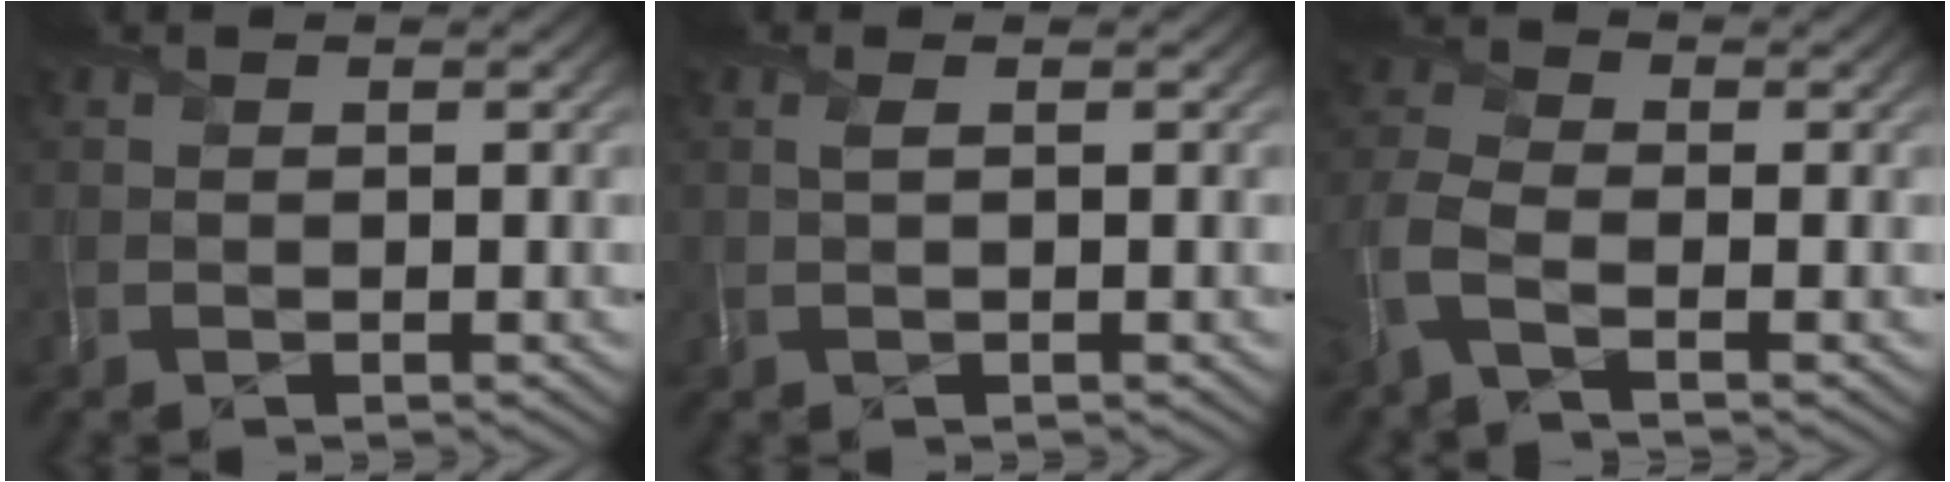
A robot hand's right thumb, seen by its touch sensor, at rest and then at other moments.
{"total": 1.1, "force": [0.6, -0.1, 0.9], "torque": [-0.019, 0.007, 0.010]}
{"total": 5.1, "force": [-2.4, 2.1, 4.0], "torque": [-0.106, -0.010, -0.066]}